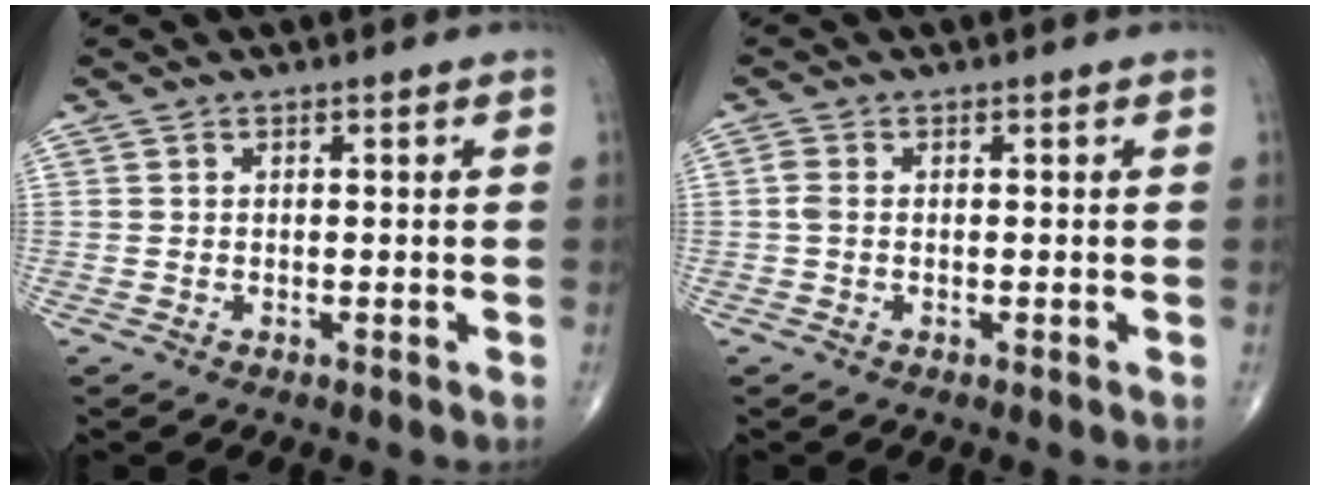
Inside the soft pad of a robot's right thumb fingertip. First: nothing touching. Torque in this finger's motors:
{"motor_torque": [-0.10, 0.33, 0.39, 0.22, 0.00]}